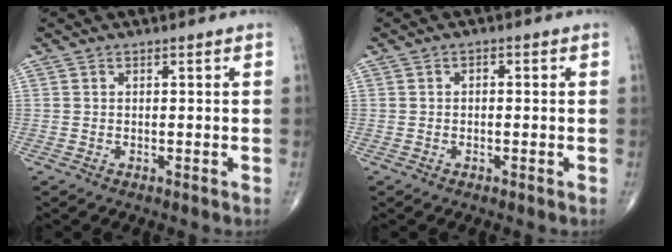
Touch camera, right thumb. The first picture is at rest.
{"total": 1.2, "force": [0.1, 0.7, 0.9], "torque": [-0.008, 0.004, -0.003]}